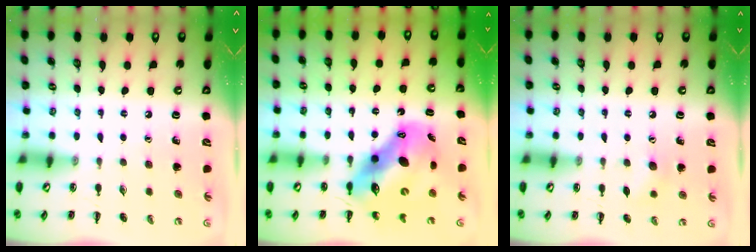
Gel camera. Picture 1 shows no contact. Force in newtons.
{"total": 13.3, "press": 12.8, "slide": 3.5}
{"total": 5.6, "press": 5.5, "slide": 1.4}